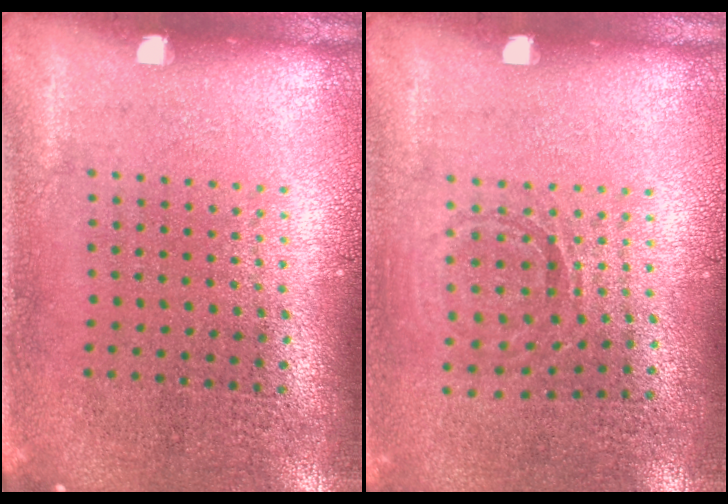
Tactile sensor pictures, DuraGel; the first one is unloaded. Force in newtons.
{"total": 0.8, "press": 0.8, "slide": 0.0}